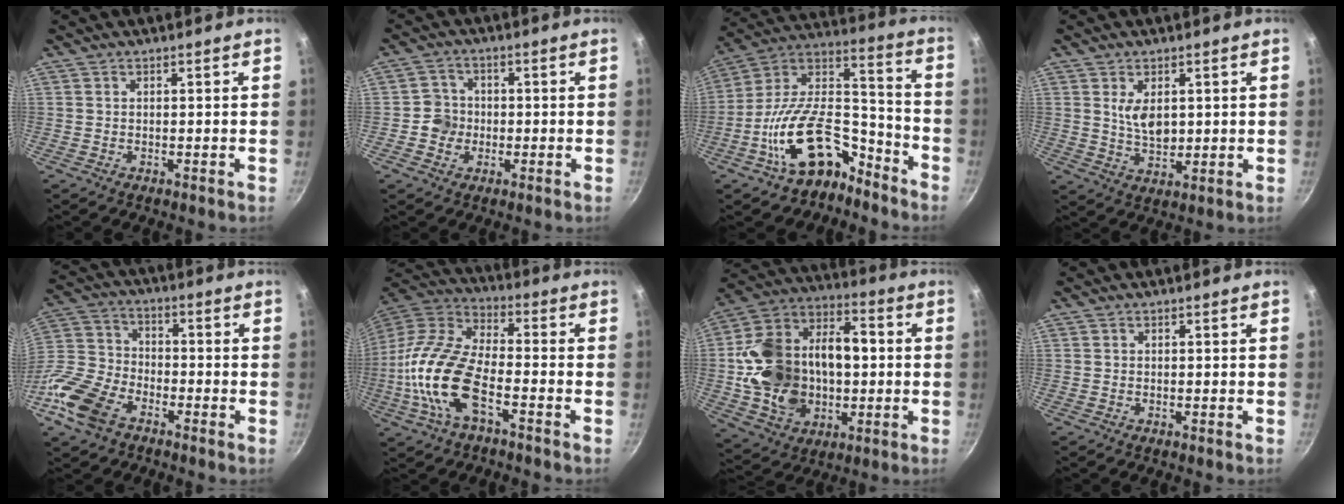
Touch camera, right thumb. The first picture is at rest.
{"total": 4.7, "force": [-0.9, 4.4, 1.3], "torque": [0.003, 0.011, -0.021]}
{"total": 18.3, "force": [-10.6, 9.7, 11.3], "torque": [-0.181, 0.112, -0.193]}
{"total": 5.8, "force": [1.6, 3.3, 4.5], "torque": [-0.065, -0.016, 0.036]}
{"total": 14.4, "force": [-7.9, 8.6, 8.4], "torque": [-0.179, 0.027, -0.164]}
{"total": 18.0, "force": [-5.7, 8.5, 14.8], "torque": [-0.316, 0.032, -0.111]}
{"total": 24.3, "force": [-0.6, 16.8, 17.5], "torque": [-0.298, 0.025, 0.000]}
{"total": 0.0}